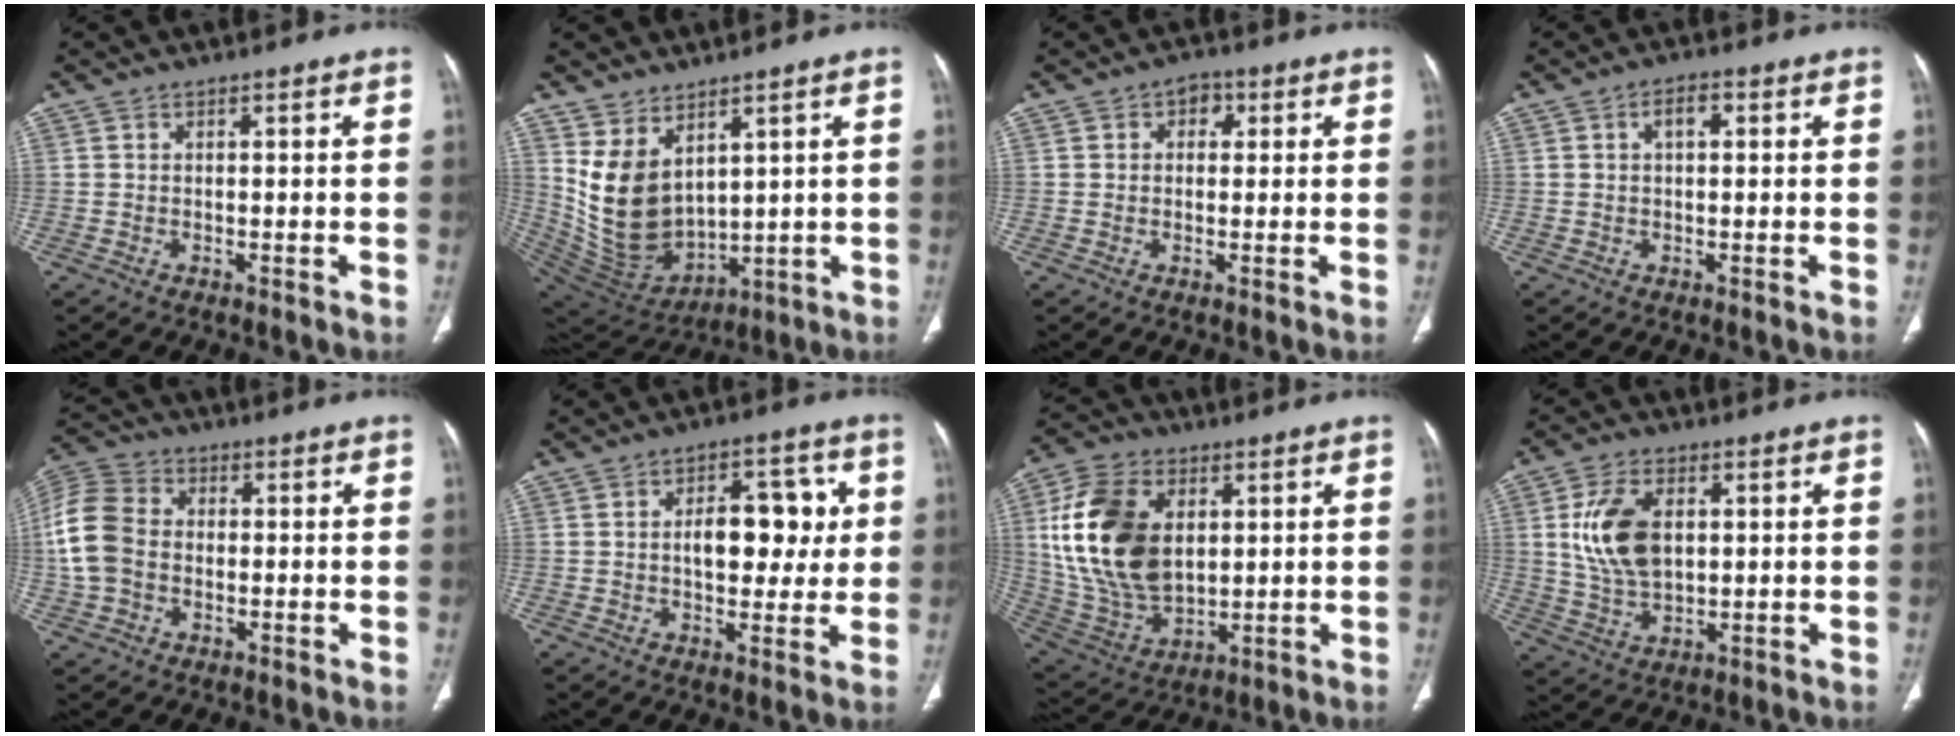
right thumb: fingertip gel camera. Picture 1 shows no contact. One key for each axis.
{"total": 13.3, "fx": 4.8, "fy": 8.4, "fz": 9.0, "tx": -0.139, "ty": -0.033, "tz": 0.127}
{"total": 3.2, "fx": 1.0, "fy": 2.5, "fz": 1.8, "tx": 0.003, "ty": 0.005, "tz": 0.008}
{"total": 2.9, "fx": 0.7, "fy": 1.6, "fz": 2.3, "tx": -0.035, "ty": 0.010, "tz": 0.010}
{"total": 11.4, "fx": -0.2, "fy": 8.7, "fz": 7.3, "tx": -0.150, "ty": 0.028, "tz": -0.013}
{"total": 11.3, "fx": 1.4, "fy": 6.7, "fz": 9.0, "tx": -0.085, "ty": 0.013, "tz": 0.021}
{"total": 20.9, "fx": 4.2, "fy": 13.6, "fz": 15.3, "tx": -0.286, "ty": -0.013, "tz": 0.091}
{"total": 11.8, "fx": 2.3, "fy": 7.2, "fz": 9.0, "tx": -0.168, "ty": -0.006, "tz": 0.050}